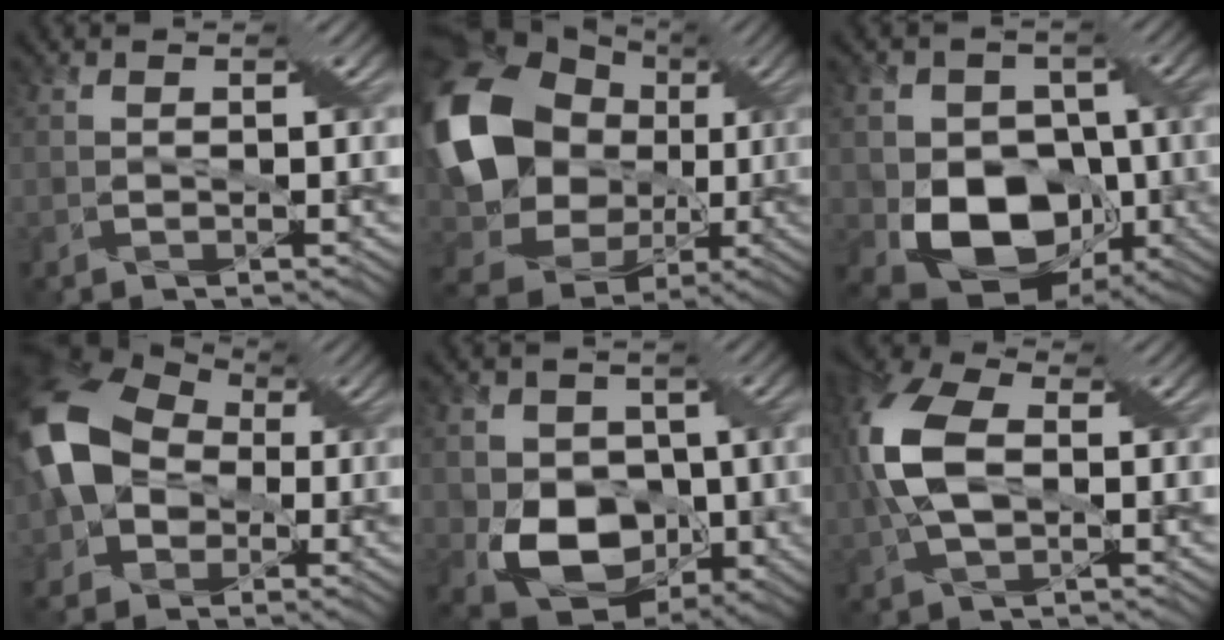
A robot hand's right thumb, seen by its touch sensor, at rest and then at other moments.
{"total": 19.5, "force": [2.1, 15.6, 11.5], "torque": [-0.276, -0.008, 0.066]}
{"total": 11.7, "force": [-3.0, 8.6, 7.3], "torque": [-0.120, -0.025, -0.057]}
{"total": 13.4, "force": [0.1, 10.3, 8.5], "torque": [-0.201, -0.013, -0.006]}
{"total": 10.4, "force": [-1.7, 7.9, 6.7], "torque": [-0.121, -0.031, -0.030]}
{"total": 11.0, "force": [0.3, 6.2, 9.1], "torque": [-0.223, 0.013, -0.005]}